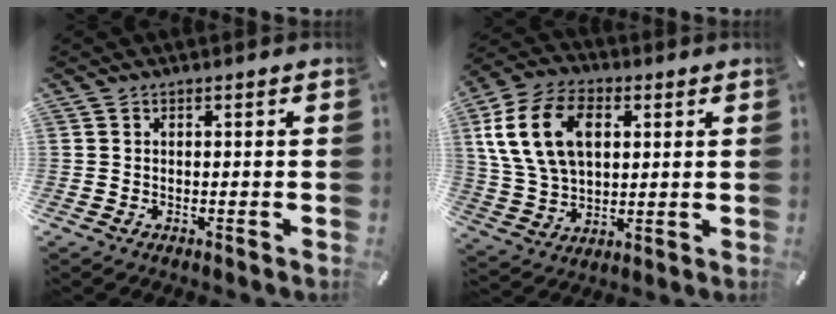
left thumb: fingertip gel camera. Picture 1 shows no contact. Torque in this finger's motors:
{"motor_torque": [2.36, 2.34, 1.56, -1.21, 0.35]}